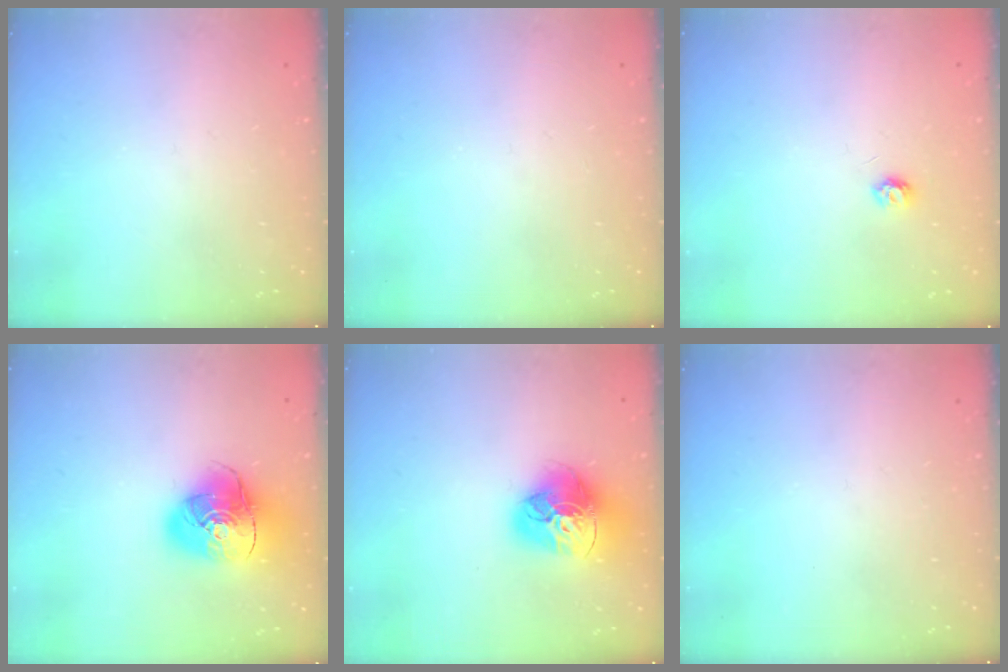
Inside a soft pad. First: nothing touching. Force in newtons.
{"total": 0.0}
{"total": 3.9, "press": 3.9, "slide": 0.5}
{"total": 15.6, "press": 15.4, "slide": 2.4}
{"total": 18.0, "press": 17.9, "slide": 1.9}
{"total": 0.0}